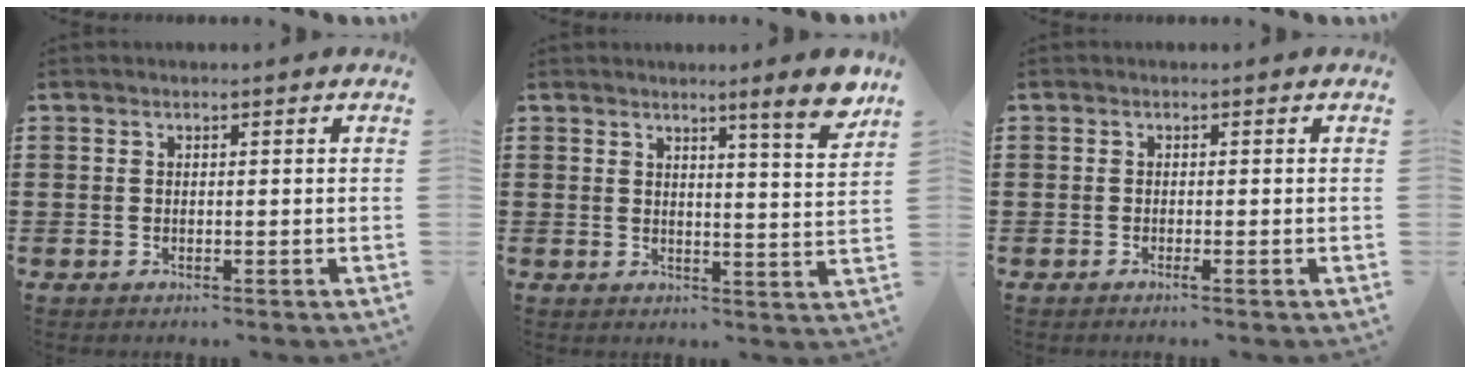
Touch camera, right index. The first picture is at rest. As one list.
[{"total": 6.2, "force": [4.8, -0.3, 3.9], "torque": [-0.058, -0.024, 0.075]}, {"total": 0.8, "force": [-0.5, -0.1, 0.7], "torque": [-0.012, -0.003, -0.009]}]